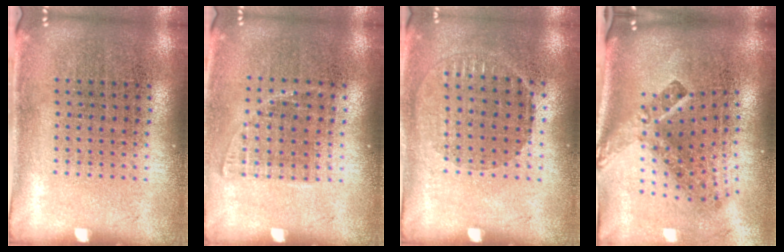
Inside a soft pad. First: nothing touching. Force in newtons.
{"total": 1.0, "press": 0.9, "slide": 0.5}
{"total": 0.9, "press": 0.8, "slide": 0.3}
{"total": 2.8, "press": 1.7, "slide": 2.2}